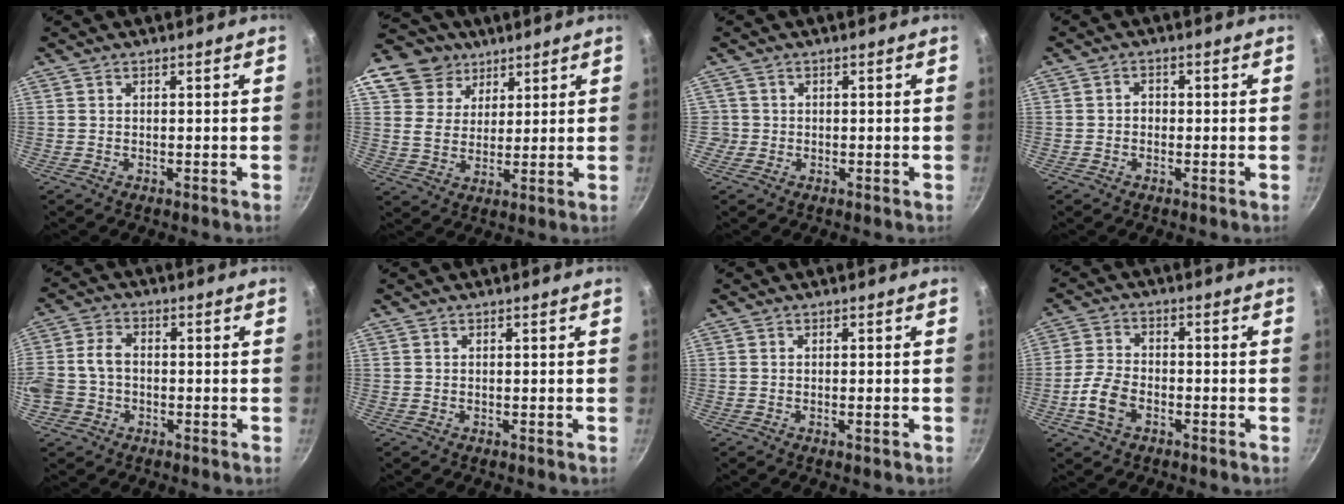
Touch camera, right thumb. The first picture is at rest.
{"total": 12.9, "force": [7.4, 9.6, 4.4], "torque": [-0.067, -0.010, 0.130]}
{"total": 1.8, "force": [-0.4, 1.7, 0.1], "torque": [0.008, 0.011, -0.005]}
{"total": 1.8, "force": [-0.4, 1.5, 0.8], "torque": [-0.005, 0.007, -0.009]}
{"total": 8.5, "force": [-2.1, 6.6, 4.9], "torque": [-0.095, 0.033, -0.047]}
{"total": 0.0}
{"total": 1.2, "force": [-0.4, 0.3, 1.0], "torque": [-0.018, 0.000, -0.007]}
{"total": 6.8, "force": [-2.8, 4.4, 4.4], "torque": [-0.086, 0.020, -0.059]}